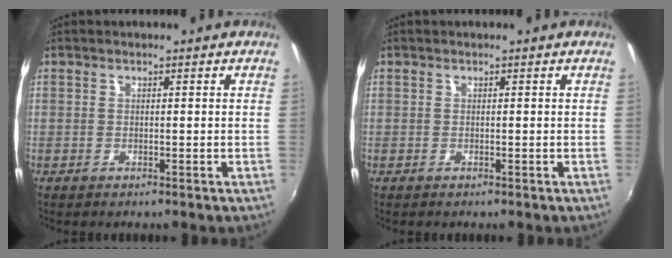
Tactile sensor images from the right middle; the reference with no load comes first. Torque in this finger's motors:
{"motor_torque": [0.05, -0.28, 0.04, 0.00]}